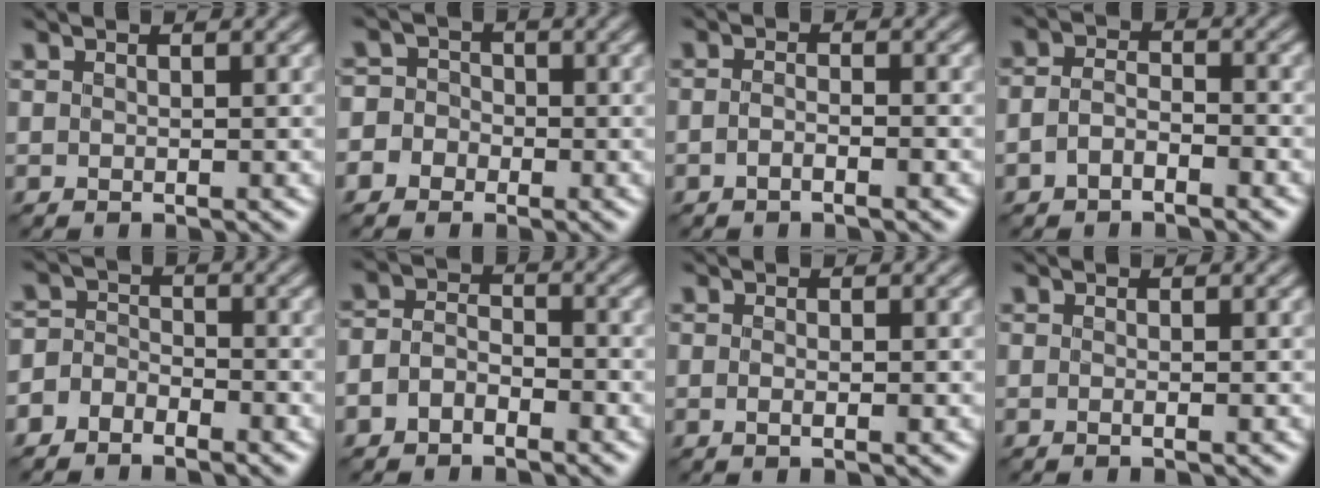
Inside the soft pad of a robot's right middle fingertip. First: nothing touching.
{"total": 4.7, "force": [-2.0, 4.1, 0.9], "torque": [0.006, 0.009, -0.063]}
{"total": 1.5, "force": [-0.8, 0.5, 1.2], "torque": [-0.020, 0.000, -0.018]}
{"total": 2.3, "force": [-1.2, 1.3, 1.6], "torque": [-0.031, 0.006, -0.028]}
{"total": 2.9, "force": [-2.0, 1.8, 0.9], "torque": [0.005, 0.006, -0.047]}
{"total": 3.0, "force": [-1.5, 1.9, 1.7], "torque": [-0.032, 0.006, -0.035]}
{"total": 1.3, "force": [-0.3, 0.4, 1.2], "torque": [-0.017, -0.008, -0.004]}
{"total": 0.9, "force": [-0.3, 0.2, 0.8], "torque": [-0.011, -0.005, -0.008]}